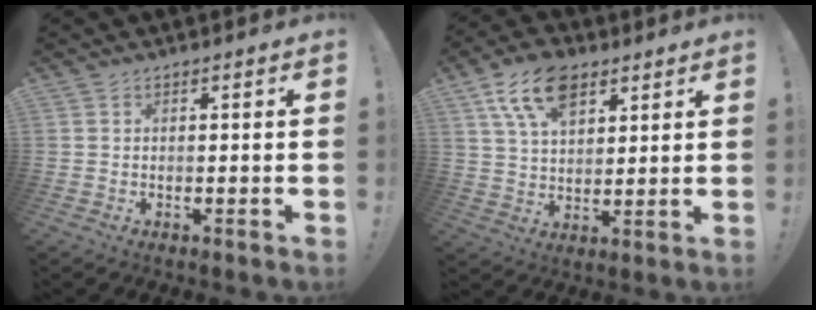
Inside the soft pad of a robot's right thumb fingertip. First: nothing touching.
{"total": 13.8, "force": [7.6, 8.0, 8.2], "torque": [-0.142, -0.022, 0.144]}